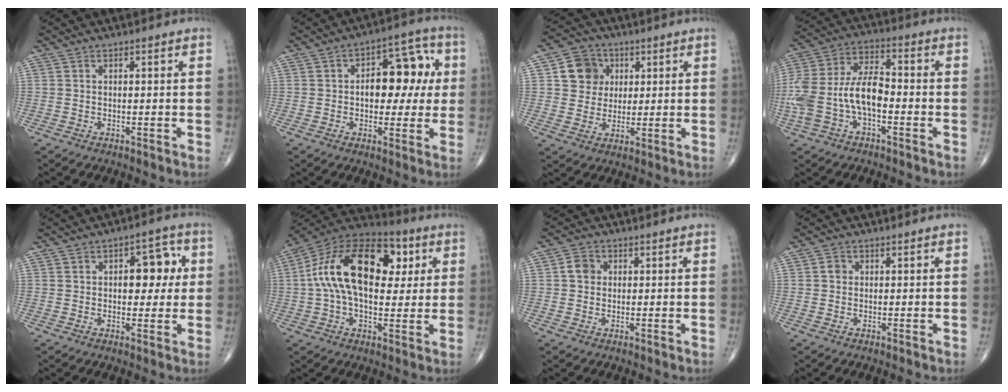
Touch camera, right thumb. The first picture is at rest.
{"total": 12.2, "force": [1.2, 7.2, 9.8], "torque": [-0.088, 0.029, 0.014]}
{"total": 8.3, "force": [2.4, 7.4, 3.0], "torque": [-0.016, -0.004, 0.038]}
{"total": 15.5, "force": [-3.5, 8.1, 12.8], "torque": [-0.278, 0.042, -0.066]}
{"total": 8.1, "force": [1.3, 4.8, 6.5], "torque": [-0.047, 0.010, 0.016]}
{"total": 22.4, "force": [4.4, 13.0, 17.8], "torque": [-0.293, 0.024, 0.061]}
{"total": 3.2, "force": [0.4, 2.7, 1.5], "torque": [-0.017, 0.004, 0.002]}
{"total": 1.4, "force": [0.1, 1.2, 0.6], "torque": [-0.005, 0.002, 0.000]}